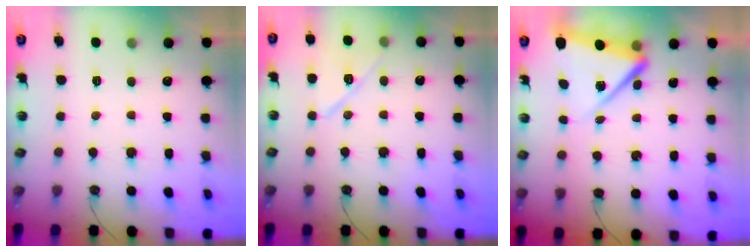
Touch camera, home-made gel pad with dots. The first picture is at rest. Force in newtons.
{"total": 10.4, "press": 10.3, "slide": 1.1}
{"total": 8.4, "press": 8.4, "slide": 0.6}